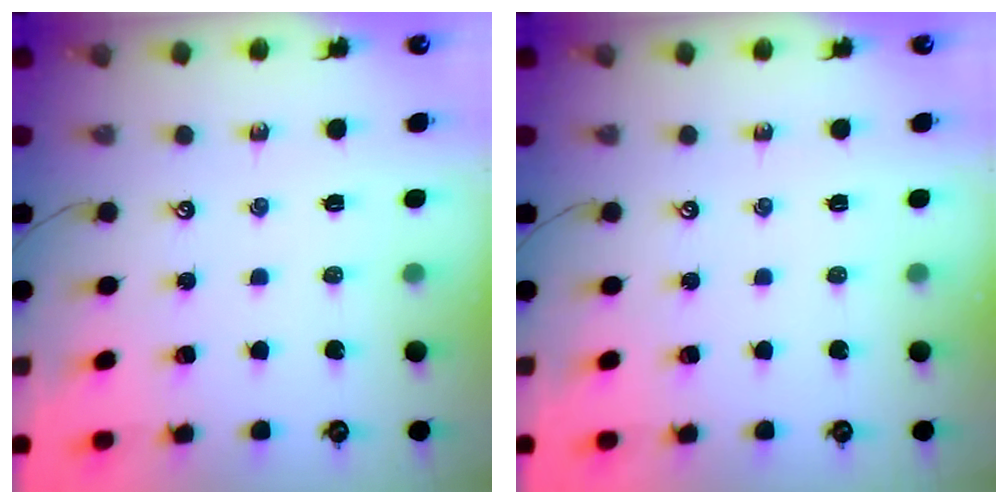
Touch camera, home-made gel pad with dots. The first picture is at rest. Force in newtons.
{"total": 0.0}